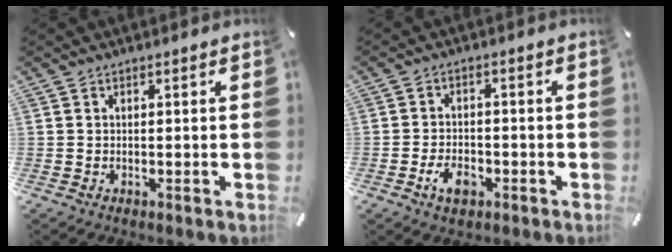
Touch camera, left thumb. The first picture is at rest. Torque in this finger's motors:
{"motor_torque": [0.13, 1.76, 0.03, 0.08, 0.10]}